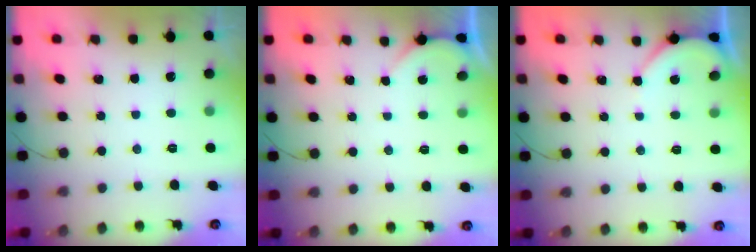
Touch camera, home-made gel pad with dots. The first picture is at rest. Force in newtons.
{"total": 0.8, "press": 0.8, "slide": 0.1}
{"total": 3.3, "press": 3.3, "slide": 0.5}